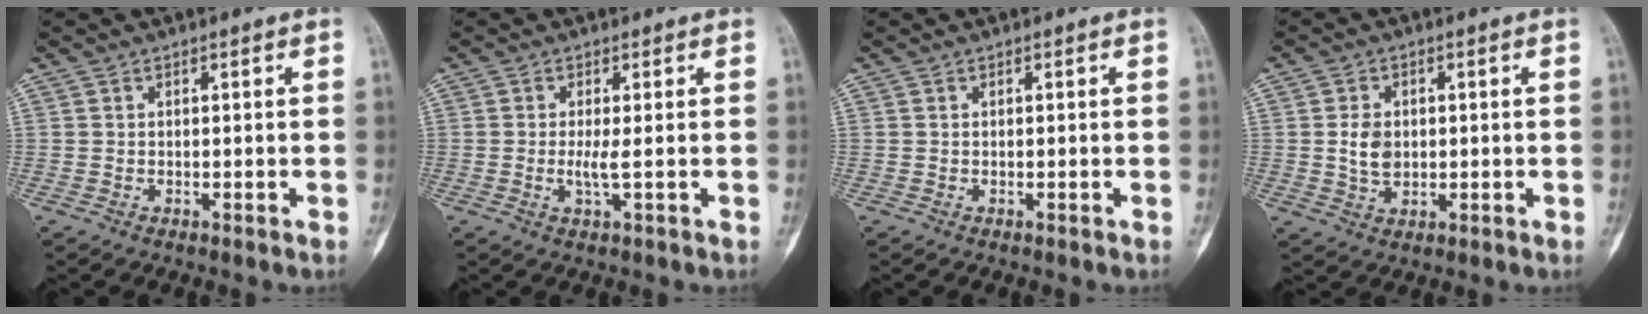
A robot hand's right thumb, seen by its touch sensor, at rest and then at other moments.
{"total": 2.5, "force": [-0.2, 0.1, 2.5], "torque": [-0.059, -0.008, -0.007]}
{"total": 0.0}
{"total": 4.8, "force": [0.3, 3.5, 3.2], "torque": [-0.047, -0.004, 0.008]}